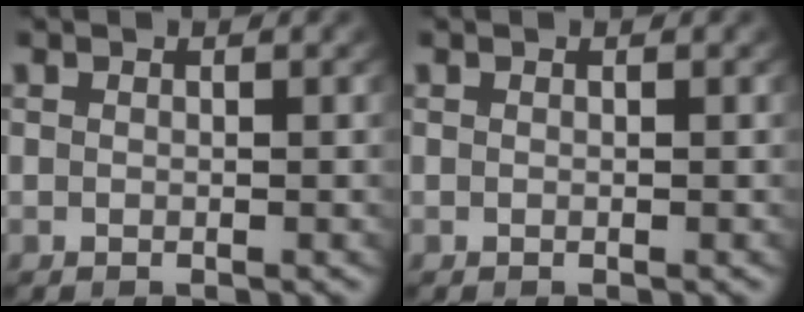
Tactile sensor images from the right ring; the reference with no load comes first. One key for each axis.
{"total": 0.0}